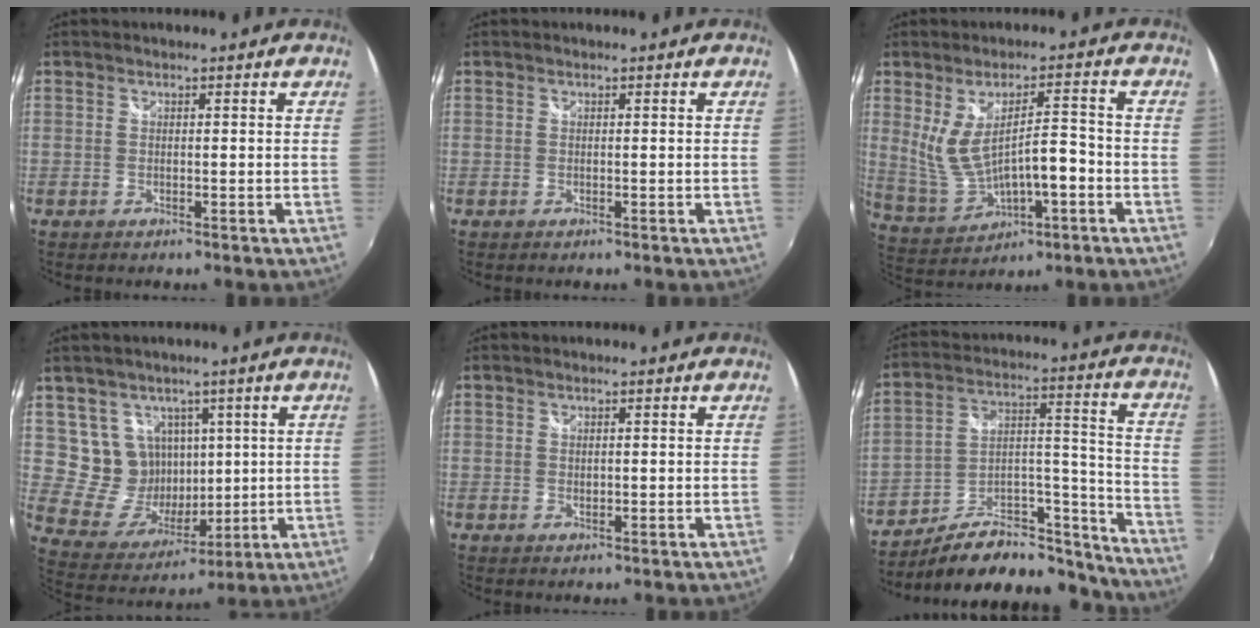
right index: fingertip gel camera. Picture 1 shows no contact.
{"total": 0.0}
{"total": 10.5, "force": [-1.7, 3.6, 9.7], "torque": [-0.180, -0.018, 0.004]}
{"total": 11.6, "force": [3.8, 10.4, 3.4], "torque": [-0.083, 0.008, 0.094]}
{"total": 0.9, "force": [0.1, 0.7, 0.6], "torque": [-0.009, -0.001, 0.002]}
{"total": 21.5, "force": [-17.0, 8.8, 9.7], "torque": [-0.148, 0.053, -0.241]}